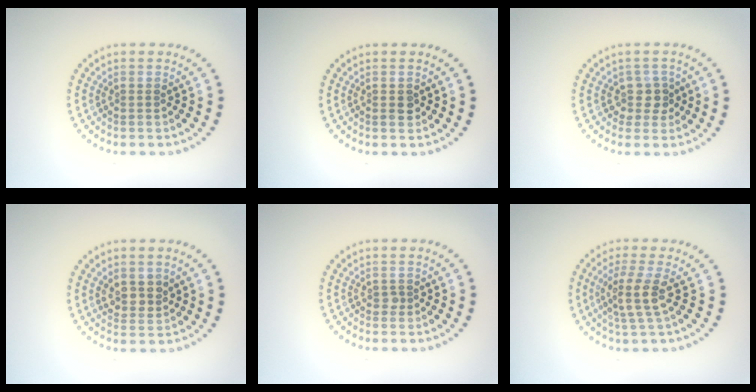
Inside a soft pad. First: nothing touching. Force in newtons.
{"total": 1.3, "press": 1.2, "slide": 0.4}
{"total": 2.2, "press": 1.7, "slide": 1.3}
{"total": 2.3, "press": 2.1, "slide": 1.0}
{"total": 0.6, "press": 0.5, "slide": 0.4}
{"total": 3.0, "press": 2.4, "slide": 1.9}